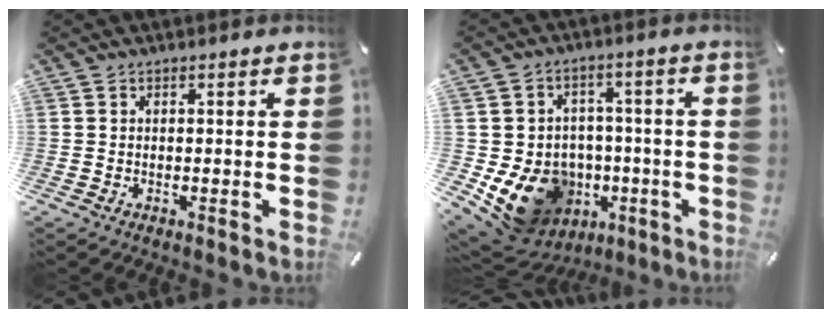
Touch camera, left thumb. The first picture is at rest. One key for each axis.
{"total": 15.3, "fx": -4.6, "fy": 12.7, "fz": 7.3, "tx": -0.141, "ty": 0.019, "tz": -0.064}